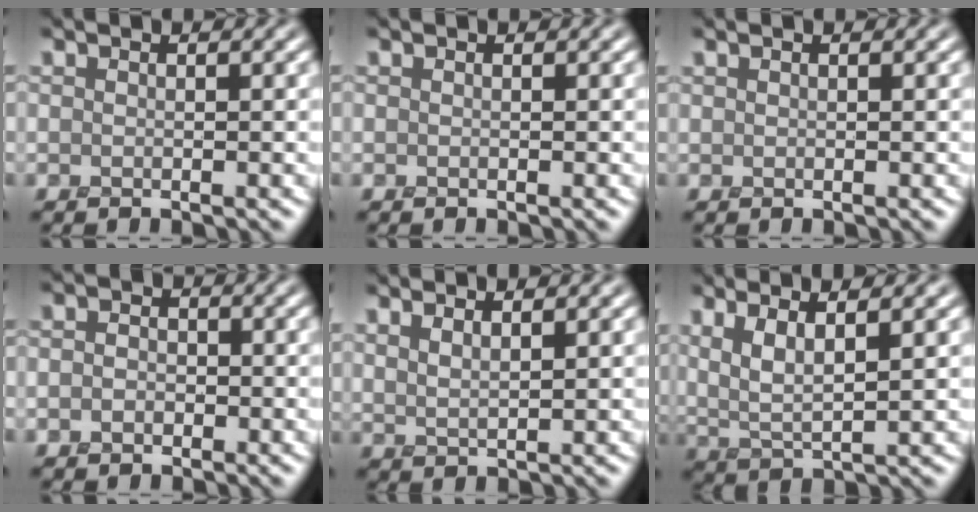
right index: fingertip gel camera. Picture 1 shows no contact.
{"total": 0.0}
{"total": 0.0}
{"total": 1.8, "force": [-0.8, 1.5, 0.7], "torque": [-0.004, -0.004, -0.023]}
{"total": 2.0, "force": [1.5, 0.3, 1.3], "torque": [-0.026, 0.000, 0.034]}
{"total": 4.8, "force": [2.6, 1.0, 3.9], "torque": [-0.070, 0.007, 0.042]}